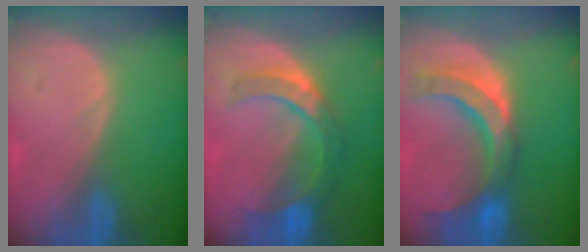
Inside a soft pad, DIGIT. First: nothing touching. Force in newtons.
{"total": 7.0, "press": 6.9, "slide": 1.1}
{"total": 10.8, "press": 9.4, "slide": 5.3}